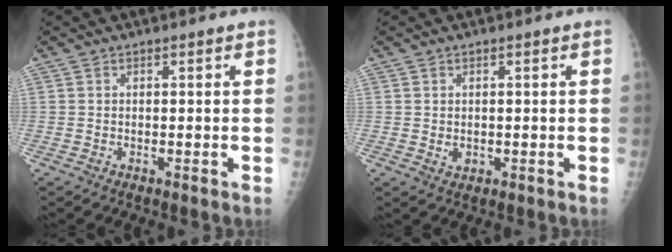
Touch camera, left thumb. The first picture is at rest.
{"total": 1.7, "force": [0.0, 1.4, 1.1], "torque": [-0.014, -0.003, 0.006]}